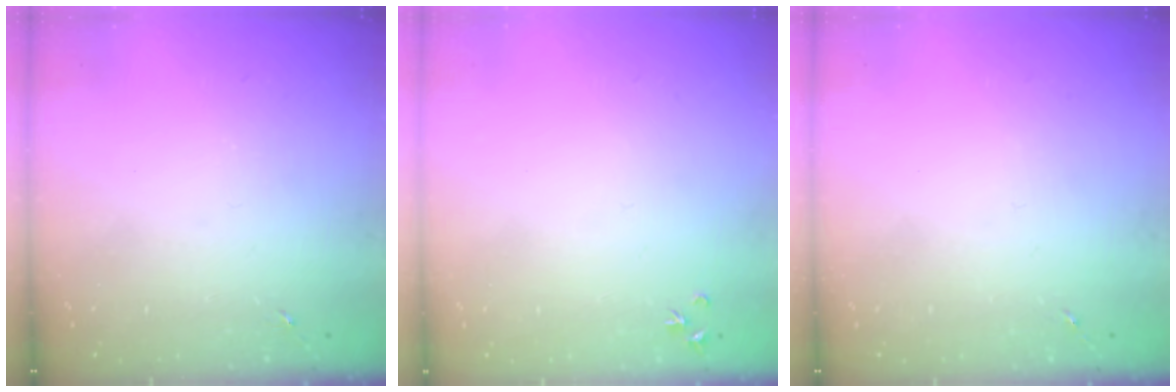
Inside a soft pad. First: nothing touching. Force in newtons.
{"total": 3.2, "press": 3.2, "slide": 0.4}
{"total": 0.0}